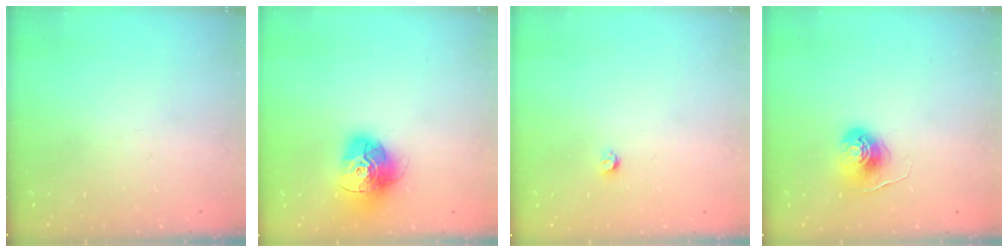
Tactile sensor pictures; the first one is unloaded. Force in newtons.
{"total": 16.0, "press": 16.0, "slide": 1.5}
{"total": 3.2, "press": 3.2, "slide": 0.3}
{"total": 7.7, "press": 7.7, "slide": 0.4}